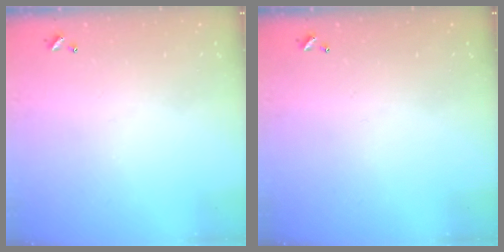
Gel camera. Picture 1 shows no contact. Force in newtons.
{"total": 0.0}